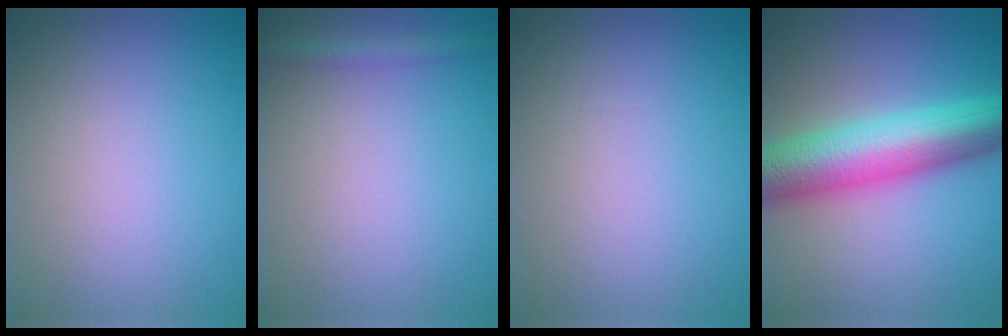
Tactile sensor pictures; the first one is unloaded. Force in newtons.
{"total": 1.6, "press": 1.6, "slide": 0.1}
{"total": 0.0}
{"total": 10.4, "press": 10.4, "slide": 0.1}